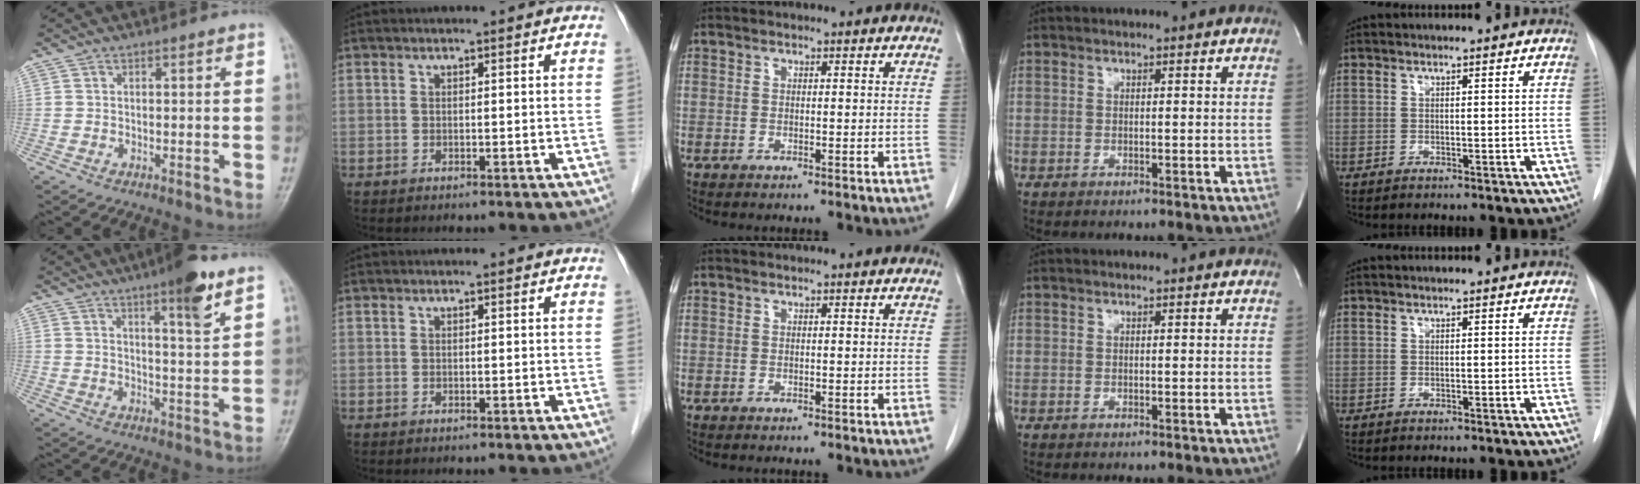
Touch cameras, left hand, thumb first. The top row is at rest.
{"thumb": {"total": 9.0, "force": [5.5, 1.3, 7.0], "torque": [-0.096, -0.032, 0.079]}}